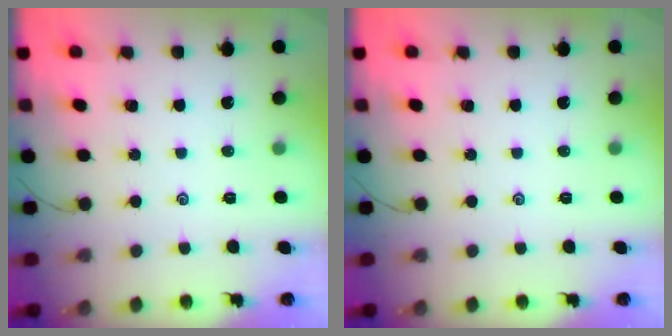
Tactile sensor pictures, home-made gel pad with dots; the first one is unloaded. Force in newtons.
{"total": 0.0}